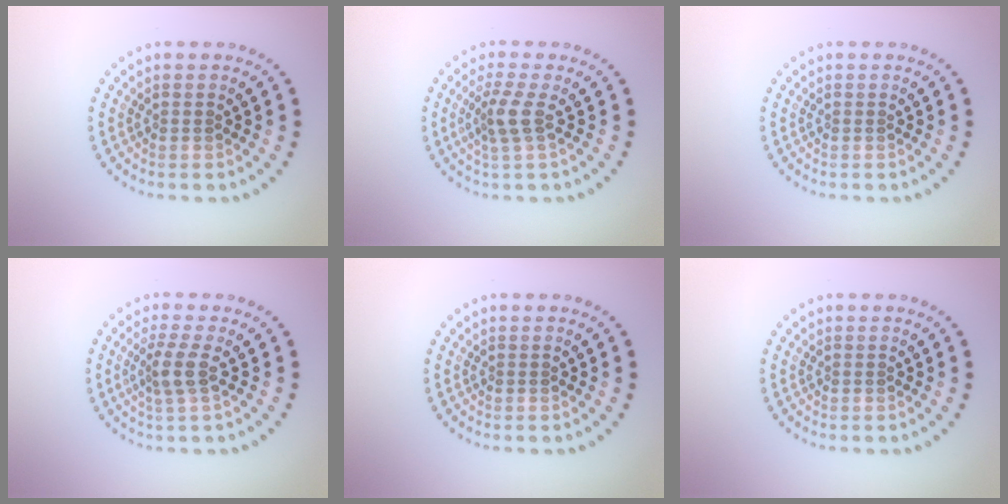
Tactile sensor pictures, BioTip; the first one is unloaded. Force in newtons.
{"total": 2.5, "press": 1.8, "slide": 1.7}
{"total": 0.0}
{"total": 2.5, "press": 1.9, "slide": 1.6}
{"total": 0.0}
{"total": 0.0}